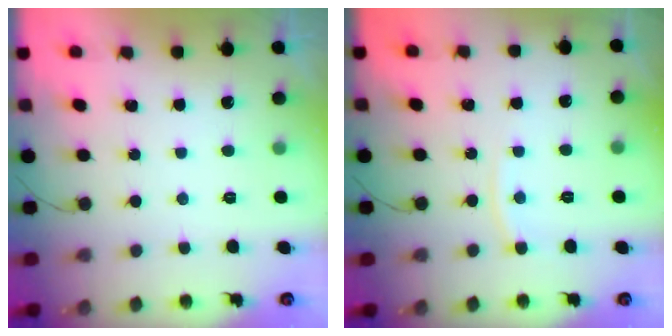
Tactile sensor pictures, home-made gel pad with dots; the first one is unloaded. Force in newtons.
{"total": 4.5, "press": 4.4, "slide": 0.5}